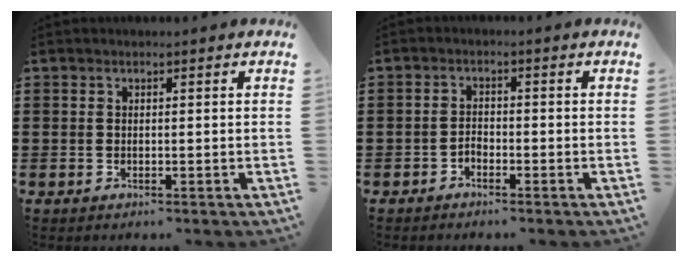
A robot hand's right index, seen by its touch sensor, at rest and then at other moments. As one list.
[{"total": 1.5, "force": [-1.2, 0.8, 0.3], "torque": [-0.011, 0.002, -0.026]}]